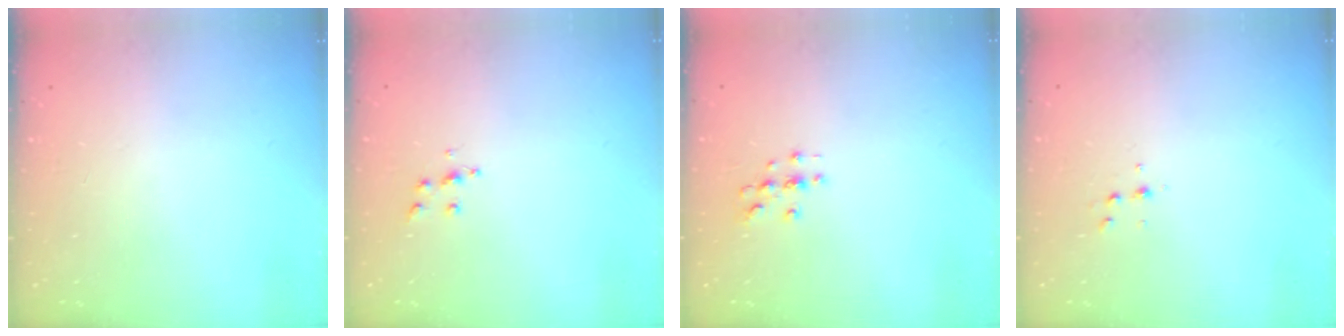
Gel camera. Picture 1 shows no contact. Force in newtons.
{"total": 5.9, "press": 5.9, "slide": 0.3}
{"total": 3.0, "press": 3.0, "slide": 0.3}
{"total": 4.1, "press": 4.0, "slide": 1.1}